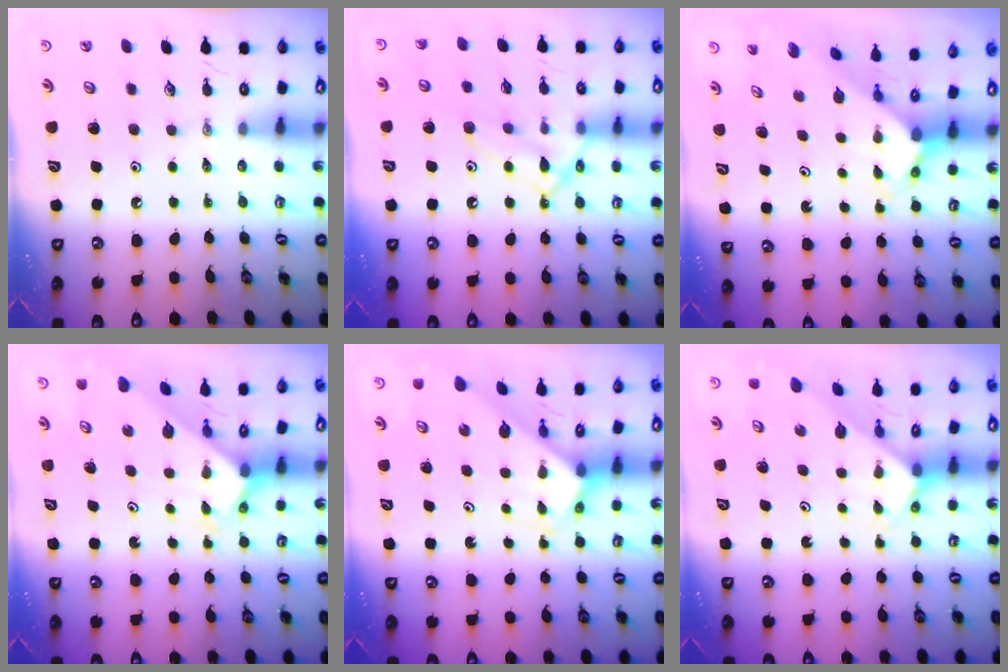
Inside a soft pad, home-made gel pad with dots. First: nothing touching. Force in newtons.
{"total": 13.3, "press": 13.3, "slide": 0.8}
{"total": 3.4, "press": 3.4, "slide": 0.3}
{"total": 2.2, "press": 2.2, "slide": 0.2}
{"total": 2.7, "press": 2.7, "slide": 0.1}
{"total": 2.2, "press": 2.2, "slide": 0.1}